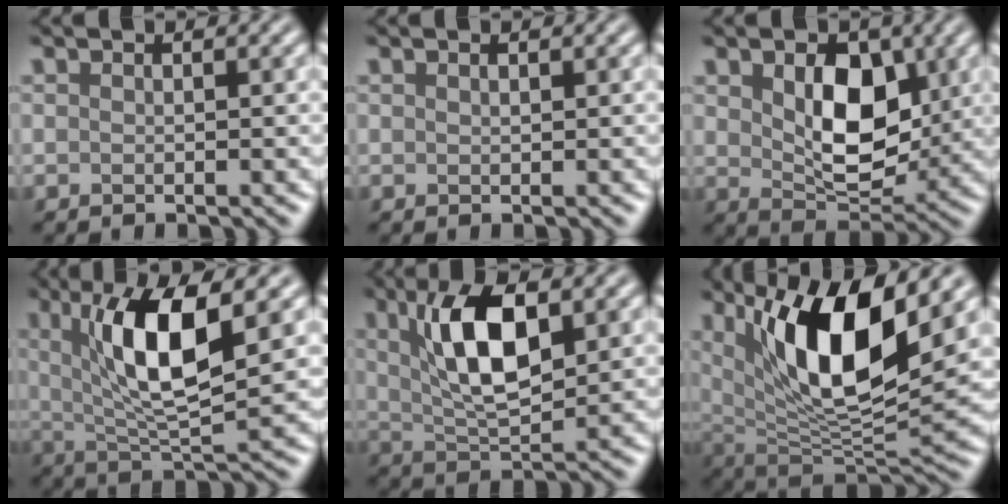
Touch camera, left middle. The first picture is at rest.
{"total": 0.0}
{"total": 6.7, "force": [1.3, 4.1, 5.1], "torque": [-0.087, -0.009, 0.027]}
{"total": 8.4, "force": [2.5, 2.2, 7.8], "torque": [-0.133, -0.008, 0.045]}
{"total": 7.5, "force": [2.4, 3.0, 6.5], "torque": [-0.121, 0.007, 0.041]}
{"total": 11.2, "force": [4.4, 3.8, 9.5], "torque": [-0.161, -0.014, 0.081]}